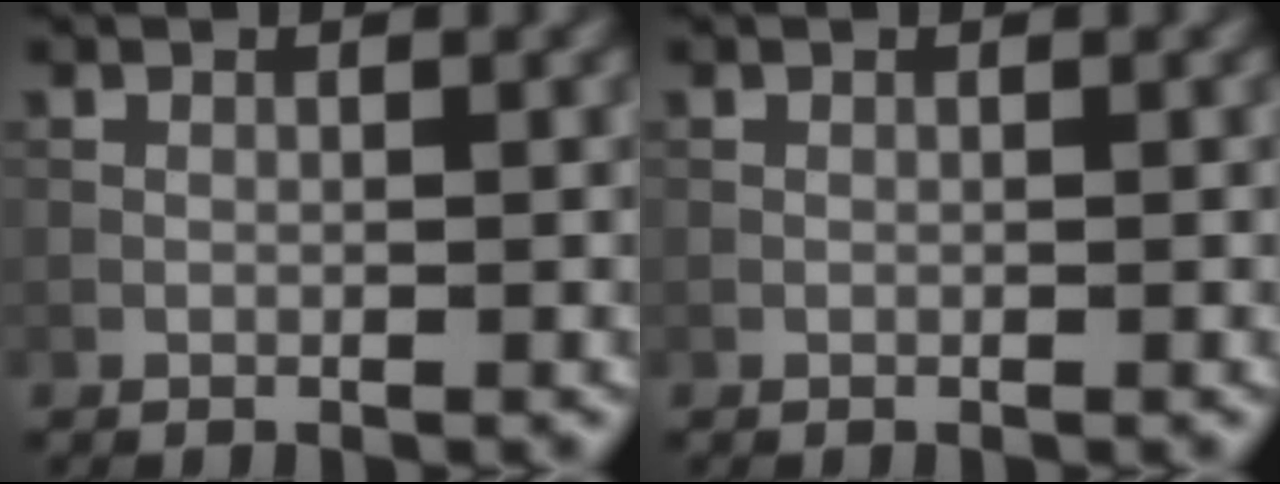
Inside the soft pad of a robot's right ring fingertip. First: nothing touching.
{"total": 0.0}